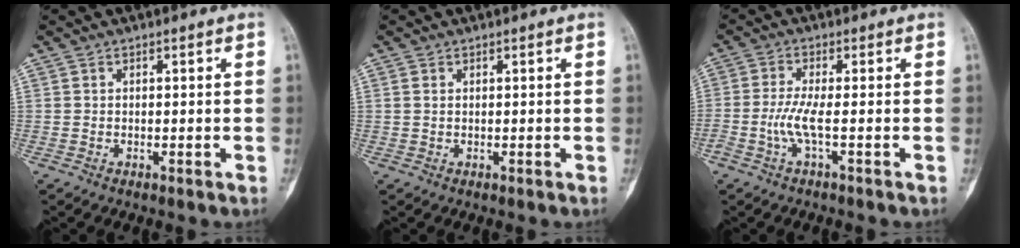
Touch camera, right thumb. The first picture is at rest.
{"total": 0.7, "force": [0.2, 0.5, 0.5], "torque": [-0.010, 0.002, 0.005]}
{"total": 4.0, "force": [-1.3, 0.3, 3.8], "torque": [-0.096, 0.002, -0.030]}